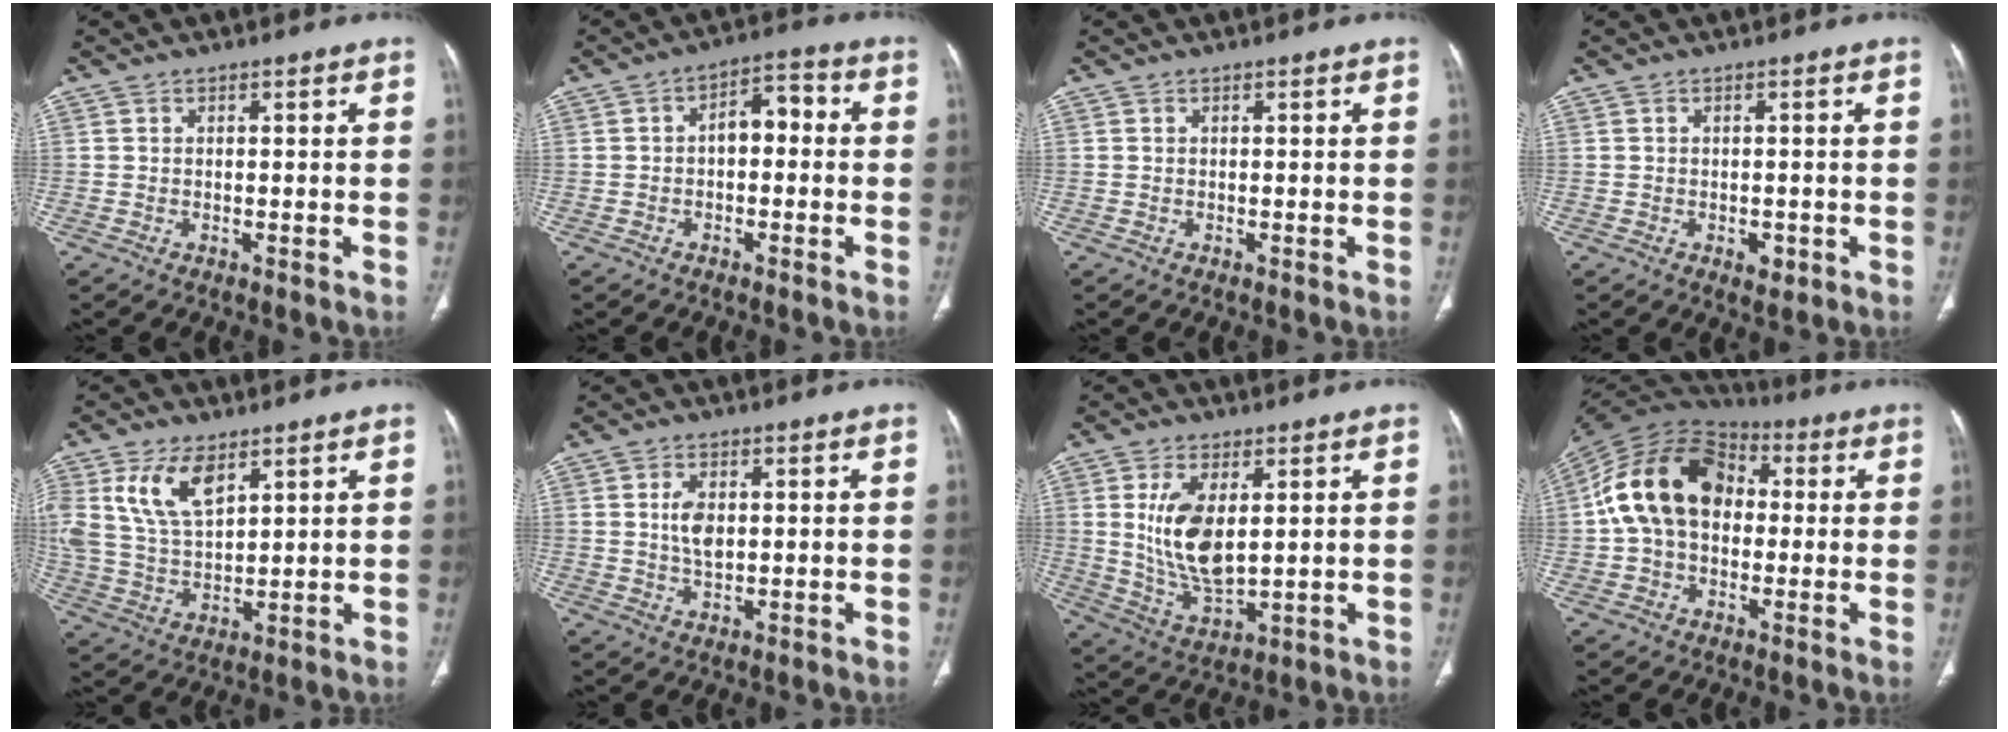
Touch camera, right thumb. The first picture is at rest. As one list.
[{"total": 6.1, "force": [-0.2, 3.8, 4.8], "torque": [-0.054, 0.028, -0.016]}, {"total": 0.0}, {"total": 2.3, "force": [-0.8, 1.5, 1.6], "torque": [-0.013, 0.001, -0.006]}, {"total": 11.6, "force": [5.7, 6.1, 8.1], "torque": [-0.156, -0.016, 0.120]}, {"total": 4.7, "force": [0.7, 2.7, 3.8], "torque": [-0.069, -0.003, 0.016]}, {"total": 12.0, "force": [2.3, 6.0, 10.1], "torque": [-0.187, -0.023, 0.058]}, {"total": 17.9, "force": [1.4, 12.7, 12.6], "torque": [-0.213, 0.038, 0.014]}]